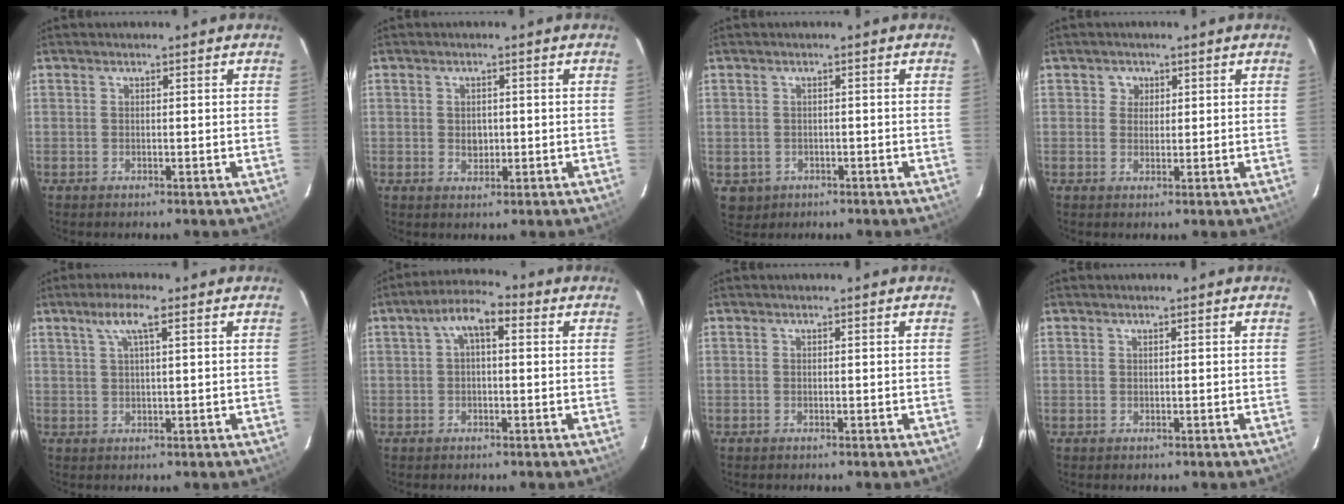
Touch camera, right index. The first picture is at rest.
{"total": 2.4, "force": [-0.1, 2.0, 1.3], "torque": [-0.020, 0.002, 0.000]}
{"total": 3.5, "force": [-0.8, 3.3, 0.8], "torque": [-0.022, -0.002, -0.002]}
{"total": 2.2, "force": [0.7, 2.1, 0.0], "torque": [0.009, 0.012, 0.009]}
{"total": 4.3, "force": [2.2, 0.4, 3.7], "torque": [-0.071, 0.009, 0.040]}
{"total": 6.1, "force": [1.4, 2.9, 5.2], "torque": [-0.096, 0.026, 0.024]}
{"total": 0.0}
{"total": 0.6, "force": [0.1, 0.6, -0.1], "torque": [0.006, 0.004, 0.002]}